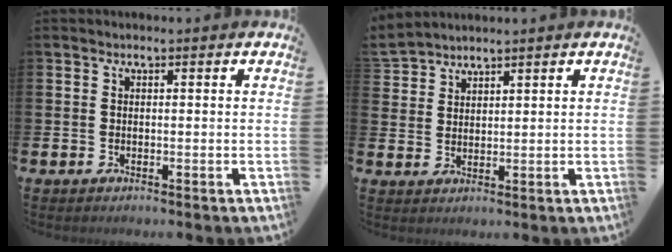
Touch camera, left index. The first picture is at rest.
{"total": 3.0, "force": [3.0, 0.1, -0.5], "torque": [0.002, -0.013, 0.057]}